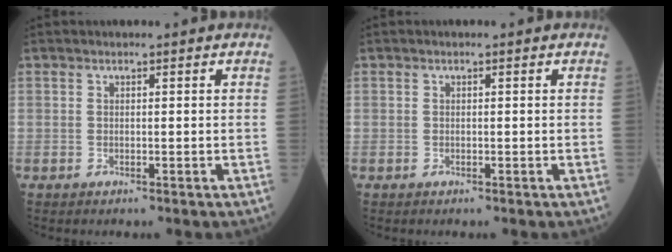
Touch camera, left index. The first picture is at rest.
{"total": 0.0}